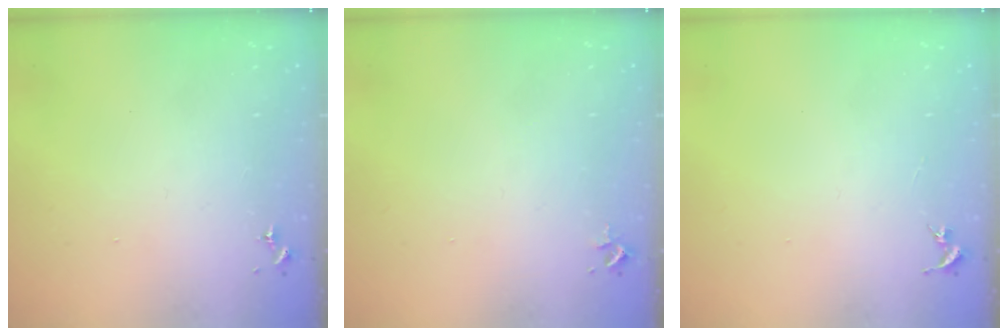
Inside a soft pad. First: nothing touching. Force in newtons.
{"total": 2.4, "press": 2.4, "slide": 0.3}
{"total": 0.0}